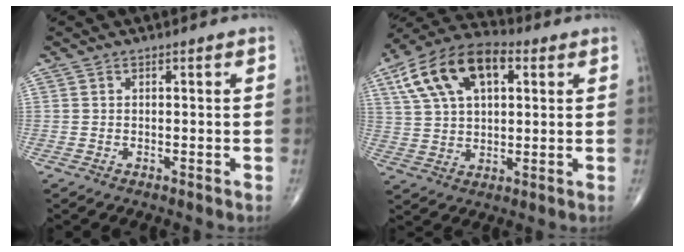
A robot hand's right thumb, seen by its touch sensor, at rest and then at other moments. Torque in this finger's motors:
{"motor_torque": [-0.39, 1.85, 0.21, 0.22, 0.16]}